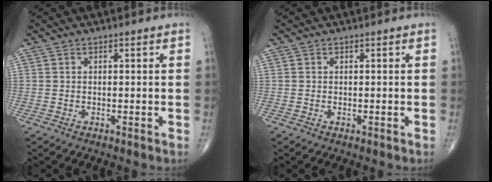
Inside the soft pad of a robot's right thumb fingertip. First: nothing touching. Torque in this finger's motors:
{"motor_torque": [-0.30, 0.44, 0.11, 0.21, 0.01]}